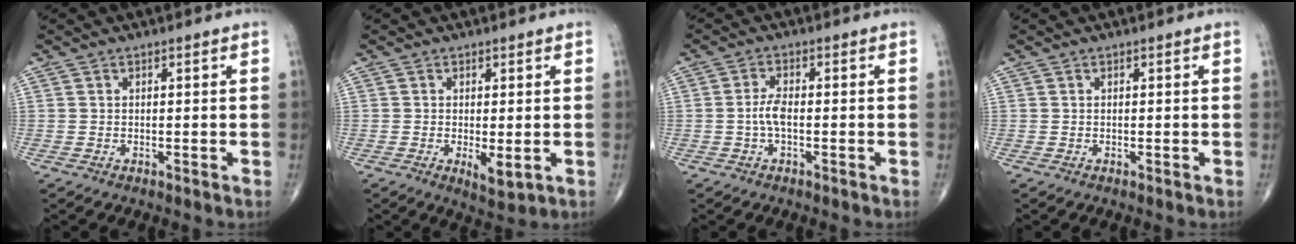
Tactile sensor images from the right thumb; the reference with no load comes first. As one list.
[{"total": 3.7, "force": [-0.7, 1.3, 3.4], "torque": [-0.053, -0.012, -0.008]}, {"total": 3.1, "force": [-0.6, 1.1, 2.8], "torque": [-0.061, 0.007, -0.014]}, {"total": 0.0}]